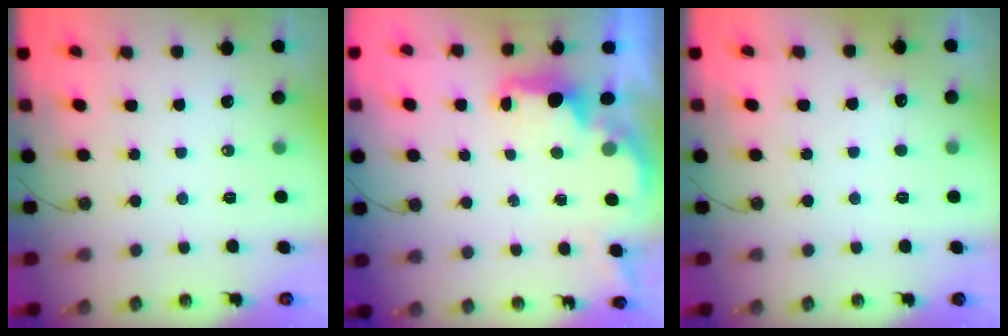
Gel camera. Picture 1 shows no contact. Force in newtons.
{"total": 1.8, "press": 1.7, "slide": 0.6}
{"total": 4.7, "press": 4.6, "slide": 1.1}